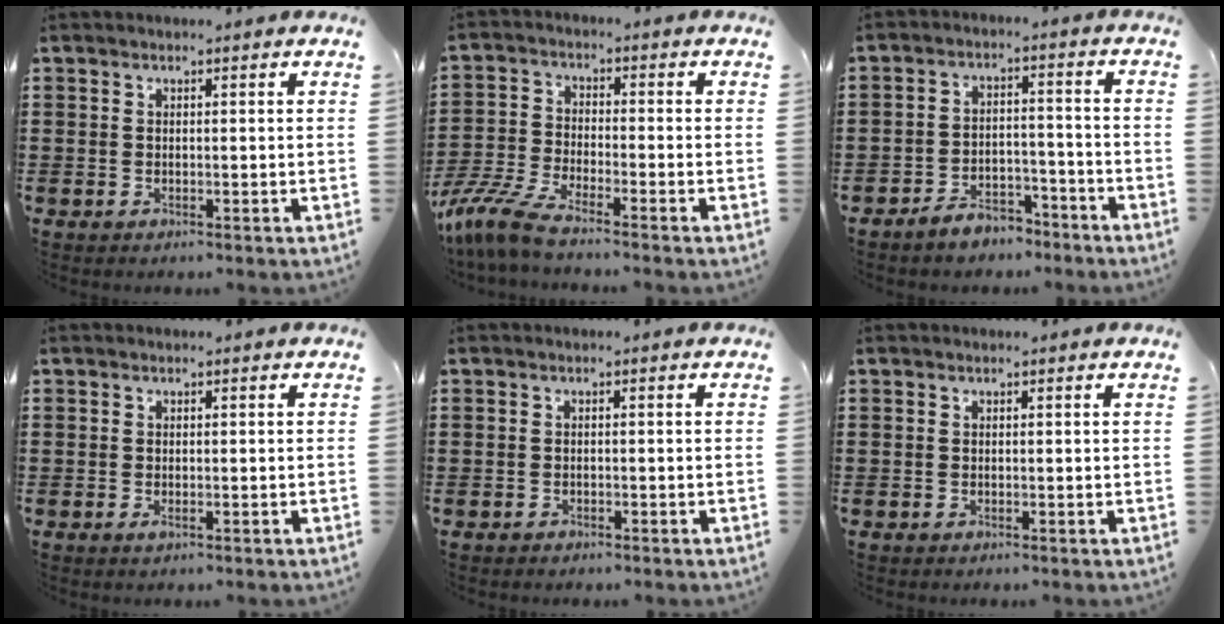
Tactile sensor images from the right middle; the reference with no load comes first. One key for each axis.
{"total": 6.4, "fx": -5.6, "fy": 0.5, "fz": 3.1, "tx": -0.091, "ty": -0.014, "tz": -0.117}
{"total": 4.7, "fx": -4.4, "fy": 1.2, "fz": 0.9, "tx": -0.014, "ty": 0.013, "tz": -0.088}
{"total": 0.6, "fx": -0.2, "fy": 0.2, "fz": 0.5, "tx": -0.011, "ty": -0.003, "tz": -0.002}
{"total": 0.8, "fx": -0.7, "fy": 0.4, "fz": 0.0, "tx": -0.002, "ty": 0.002, "tz": -0.015}
{"total": 0.0}